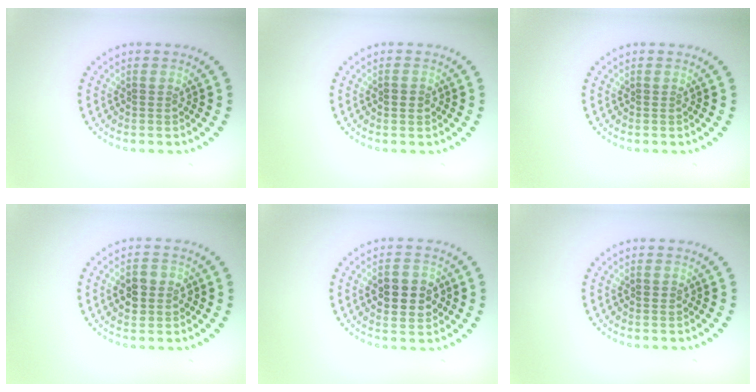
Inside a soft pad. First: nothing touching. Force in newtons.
{"total": 1.4, "press": 1.4, "slide": 0.1}
{"total": 0.0}
{"total": 3.0, "press": 3.0, "slide": 0.2}
{"total": 4.7, "press": 4.7, "slide": 0.3}
{"total": 0.8, "press": 0.8, "slide": 0.1}